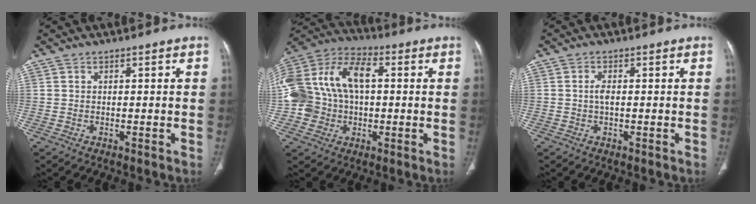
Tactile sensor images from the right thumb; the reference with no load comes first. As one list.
[{"total": 21.5, "force": [1.7, 15.2, 15.1], "torque": [-0.317, 0.044, 0.034]}, {"total": 1.6, "force": [0.0, 0.7, 1.4], "torque": [-0.030, 0.001, -0.001]}]